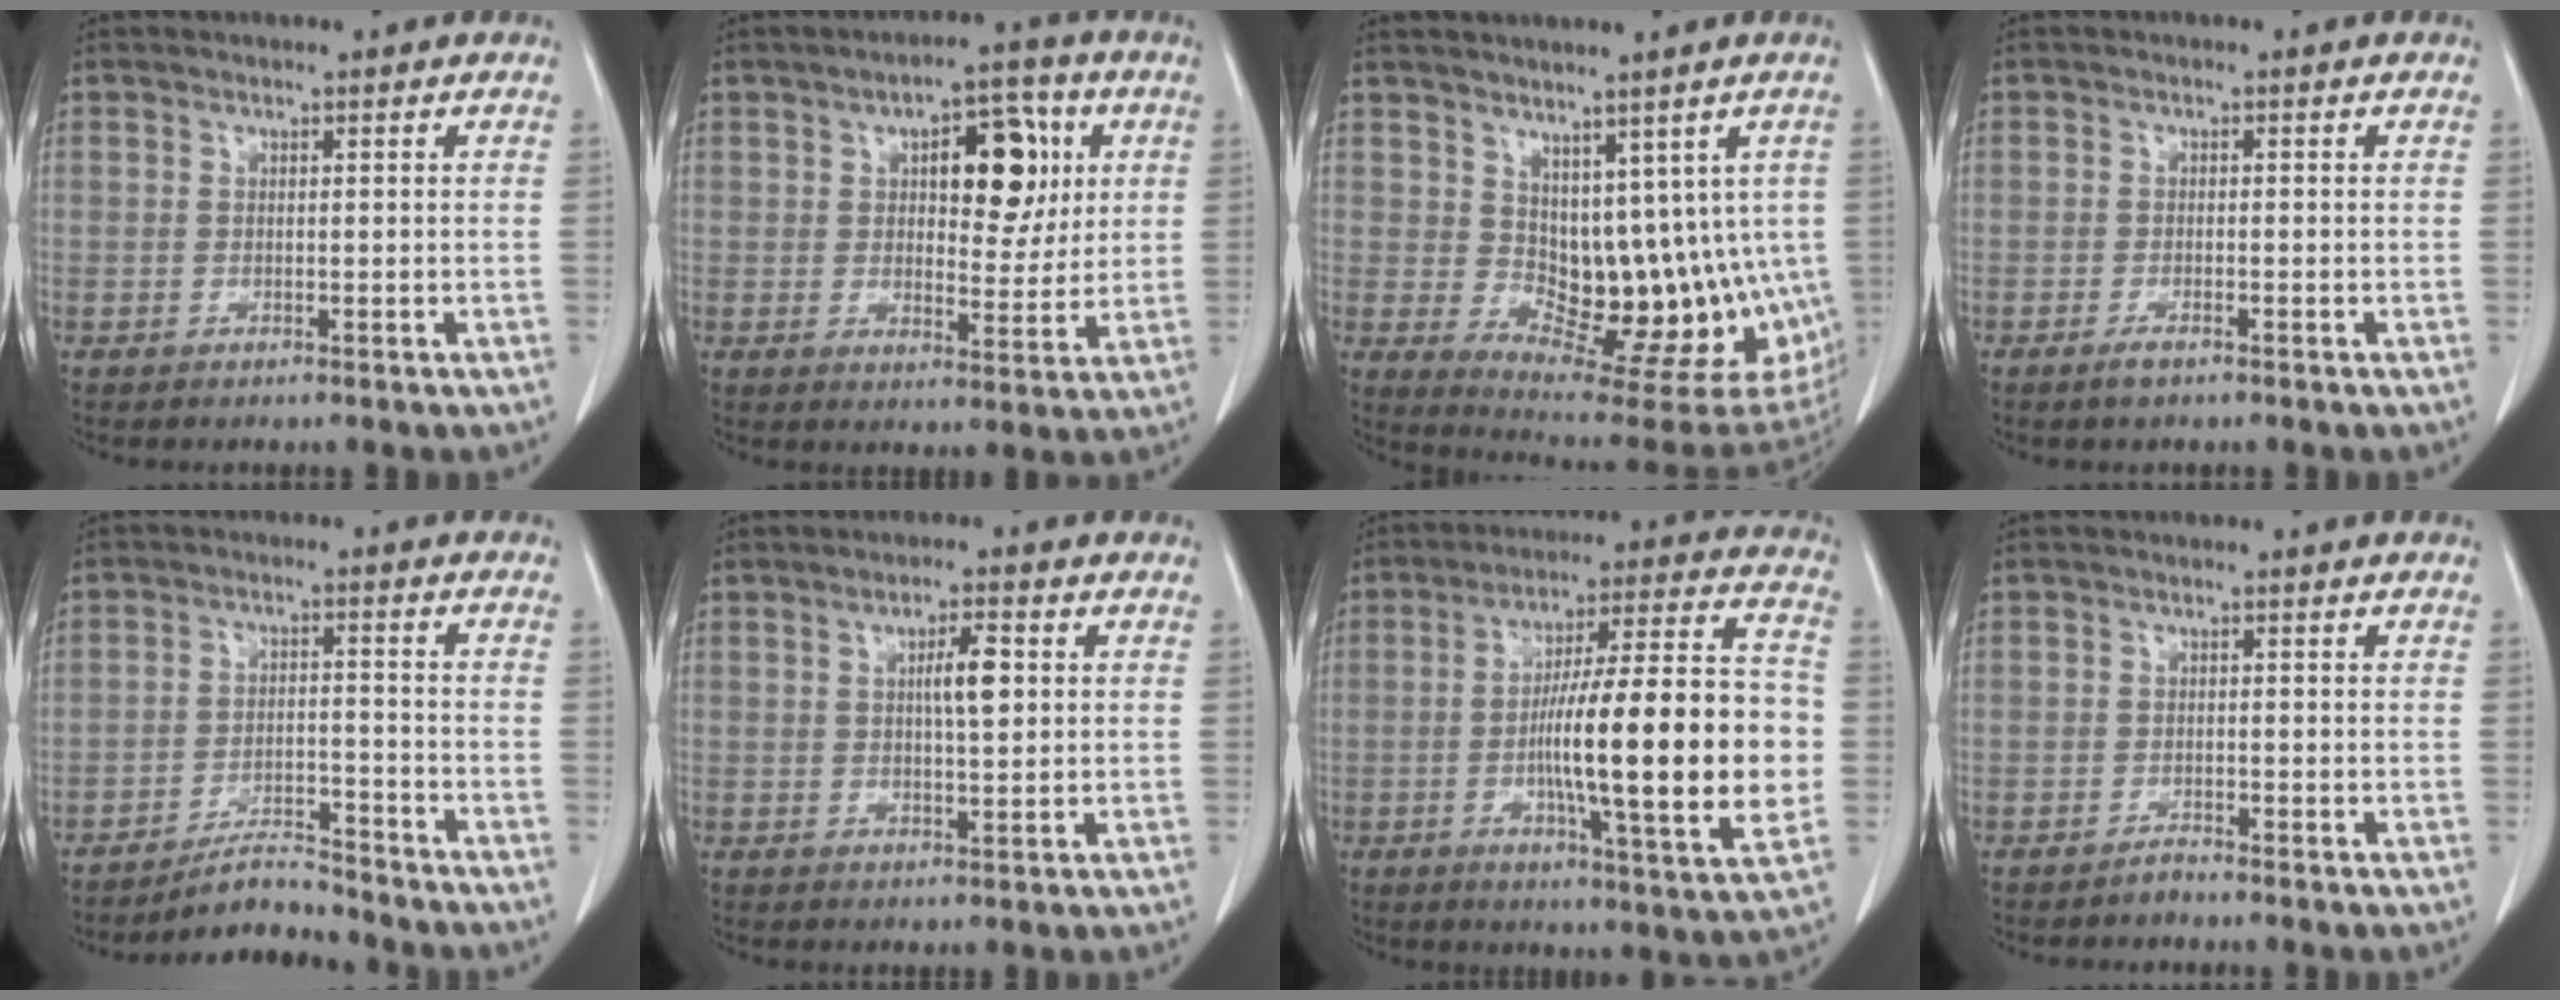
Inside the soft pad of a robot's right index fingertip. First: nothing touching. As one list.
[{"total": 10.3, "force": [3.1, 4.6, 8.7], "torque": [-0.118, 0.022, 0.047]}, {"total": 13.9, "force": [1.6, 8.3, 11.0], "torque": [-0.129, -0.005, 0.048]}, {"total": 1.8, "force": [-1.3, 0.3, 1.1], "torque": [-0.026, -0.002, -0.023]}, {"total": 6.1, "force": [-6.0, 0.8, 0.9], "torque": [-0.016, 0.001, -0.098]}, {"total": 4.6, "force": [0.8, 0.9, 4.4], "torque": [-0.075, 0.003, 0.014]}, {"total": 22.3, "force": [-2.8, 1.9, 22.0], "torque": [-0.314, 0.014, -0.042]}, {"total": 1.1, "force": [-1.1, 0.2, 0.1], "torque": [0.003, 0.000, -0.019]}]